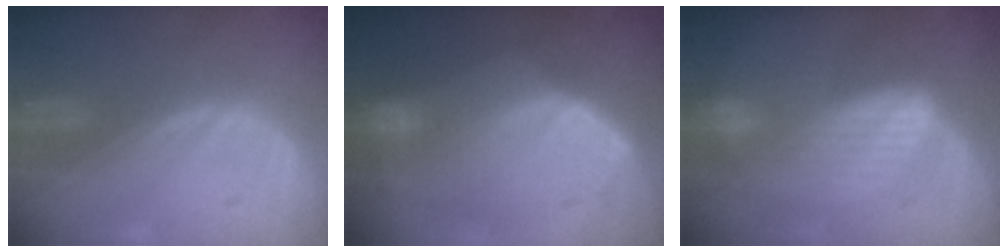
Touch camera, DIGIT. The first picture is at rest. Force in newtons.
{"total": 10.8, "press": 9.4, "slide": 5.3}
{"total": 7.0, "press": 5.9, "slide": 3.8}